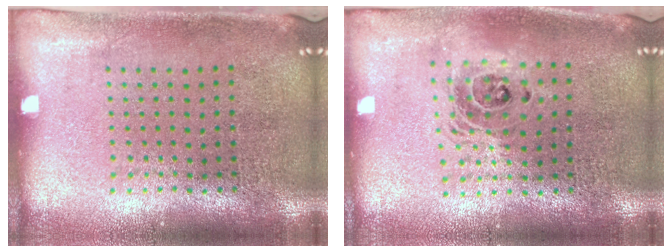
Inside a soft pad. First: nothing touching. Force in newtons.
{"total": 1.5, "press": 1.3, "slide": 0.9}